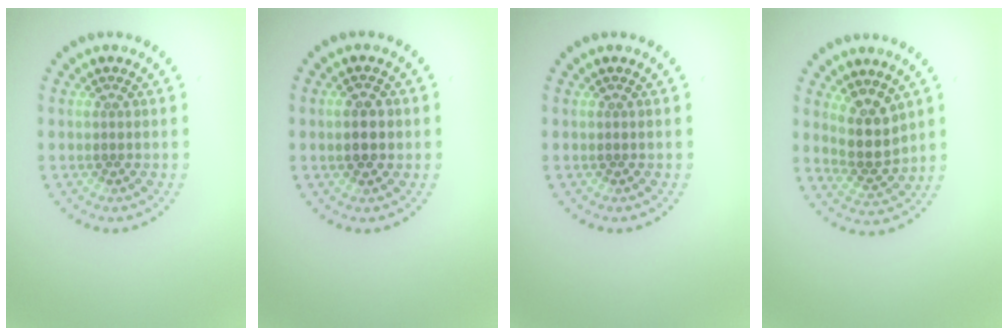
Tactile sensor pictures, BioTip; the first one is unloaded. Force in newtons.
{"total": 3.1, "press": 3.1, "slide": 0.1}
{"total": 0.0}
{"total": 4.0, "press": 3.7, "slide": 1.5}